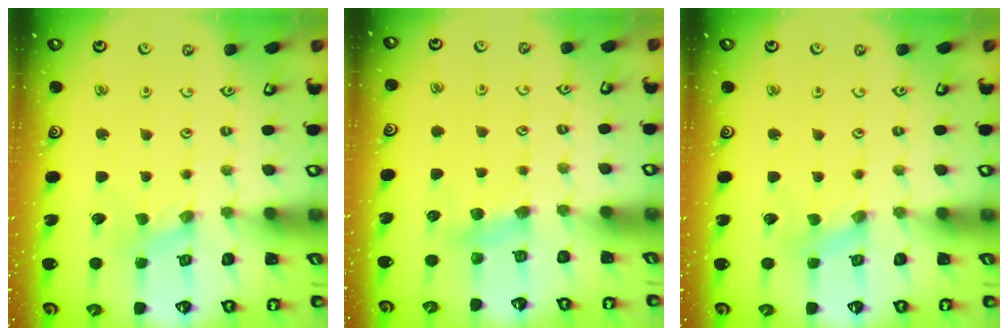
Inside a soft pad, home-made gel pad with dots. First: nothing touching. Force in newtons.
{"total": 5.0, "press": 4.9, "slide": 0.6}
{"total": 0.0}